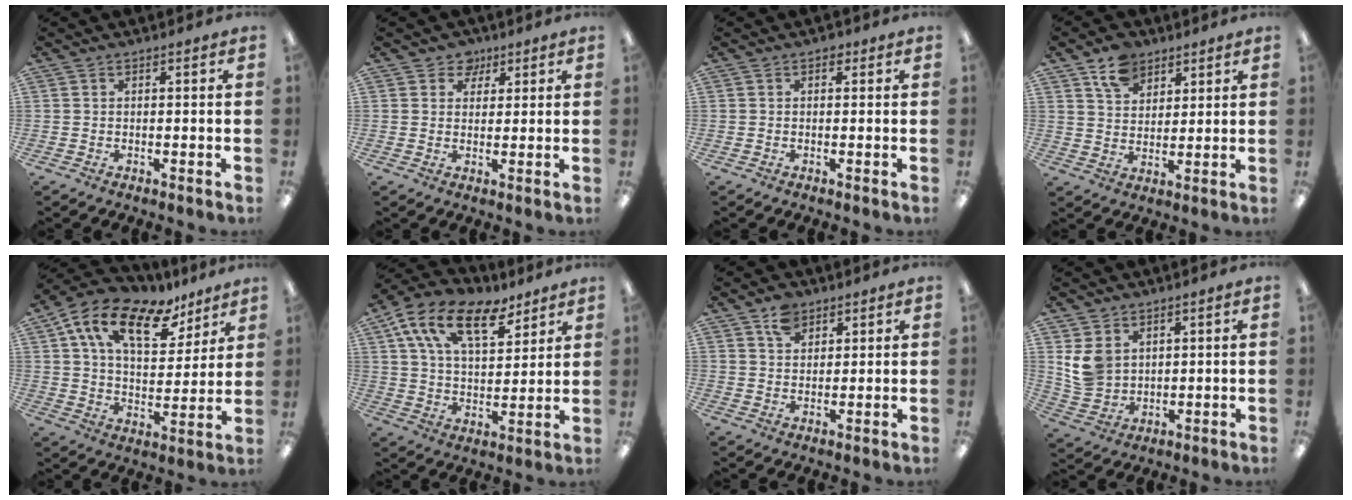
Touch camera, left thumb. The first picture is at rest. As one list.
[{"total": 4.9, "force": [3.1, 3.7, 0.9], "torque": [-0.009, -0.013, 0.055]}, {"total": 1.2, "force": [0.5, 0.9, 0.6], "torque": [-0.004, 0.000, 0.006]}, {"total": 8.5, "force": [5.7, 5.6, 3.0], "torque": [-0.056, -0.015, 0.107]}, {"total": 17.5, "force": [10.4, 8.5, 11.2], "torque": [-0.194, -0.048, 0.182]}, {"total": 17.1, "force": [10.4, 8.8, 10.3], "torque": [-0.175, -0.043, 0.183]}, {"total": 5.5, "force": [3.7, 3.6, 1.8], "torque": [-0.025, -0.011, 0.067]}, {"total": 7.7, "force": [3.1, 6.2, 3.4], "torque": [-0.082, -0.001, 0.064]}]